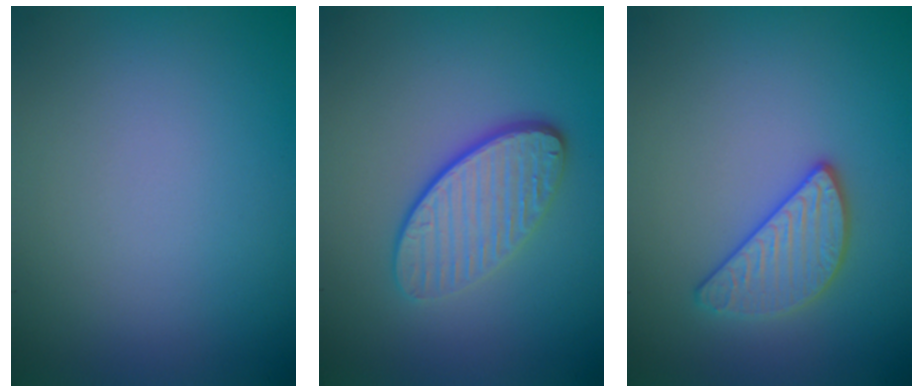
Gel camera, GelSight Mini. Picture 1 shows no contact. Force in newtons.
{"total": 4.3, "press": 3.3, "slide": 2.8}
{"total": 2.8, "press": 2.7, "slide": 0.4}